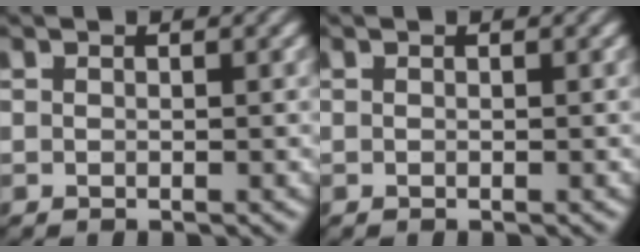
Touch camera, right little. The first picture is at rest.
{"total": 0.0}